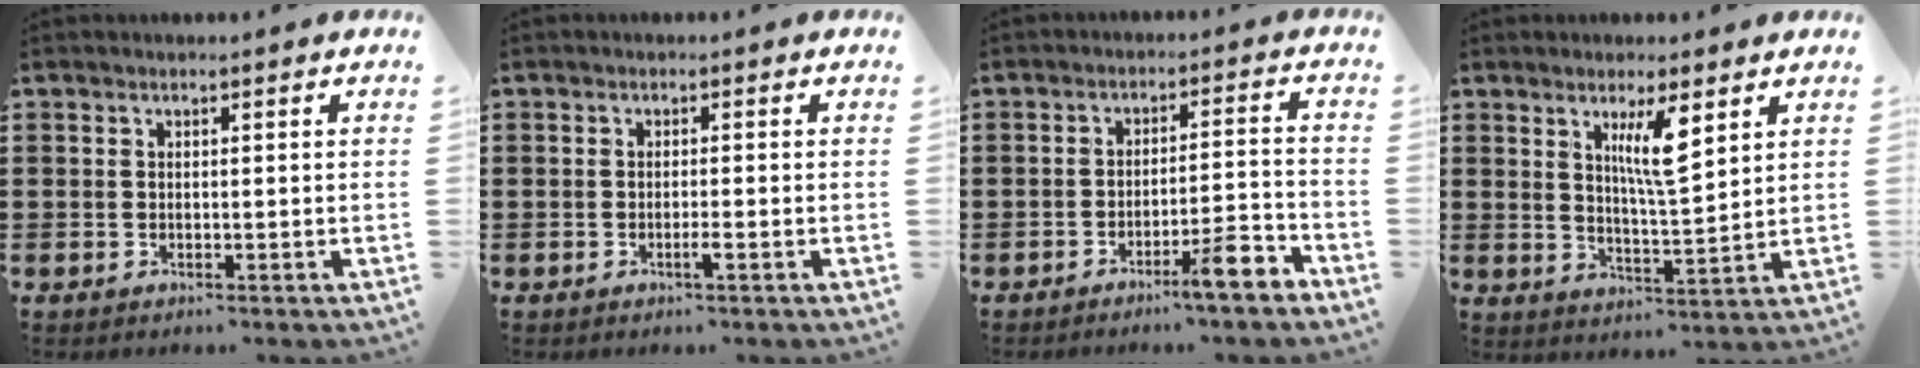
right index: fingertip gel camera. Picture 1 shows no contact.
{"total": 1.4, "force": [-0.8, 0.0, 1.2], "torque": [-0.021, -0.003, -0.013]}
{"total": 5.9, "force": [-4.1, 0.4, 4.2], "torque": [-0.064, -0.004, -0.072]}
{"total": 6.7, "force": [3.3, 1.3, 5.8], "torque": [-0.105, -0.003, 0.050]}